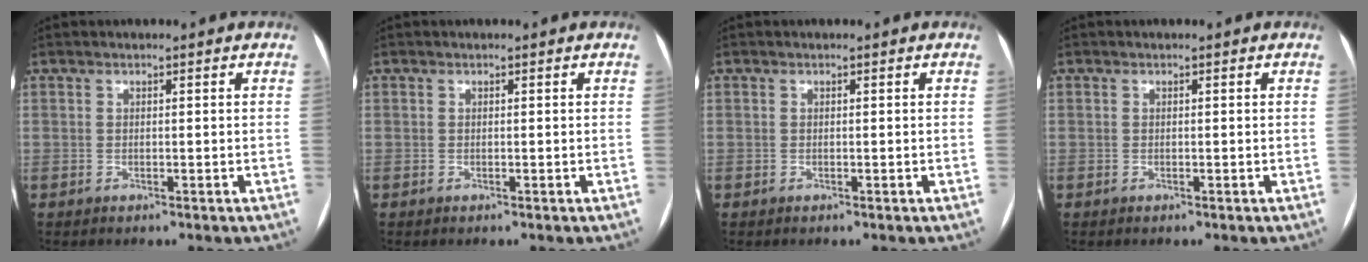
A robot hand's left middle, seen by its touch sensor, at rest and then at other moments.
{"total": 0.0}
{"total": 0.0}
{"total": 0.0}